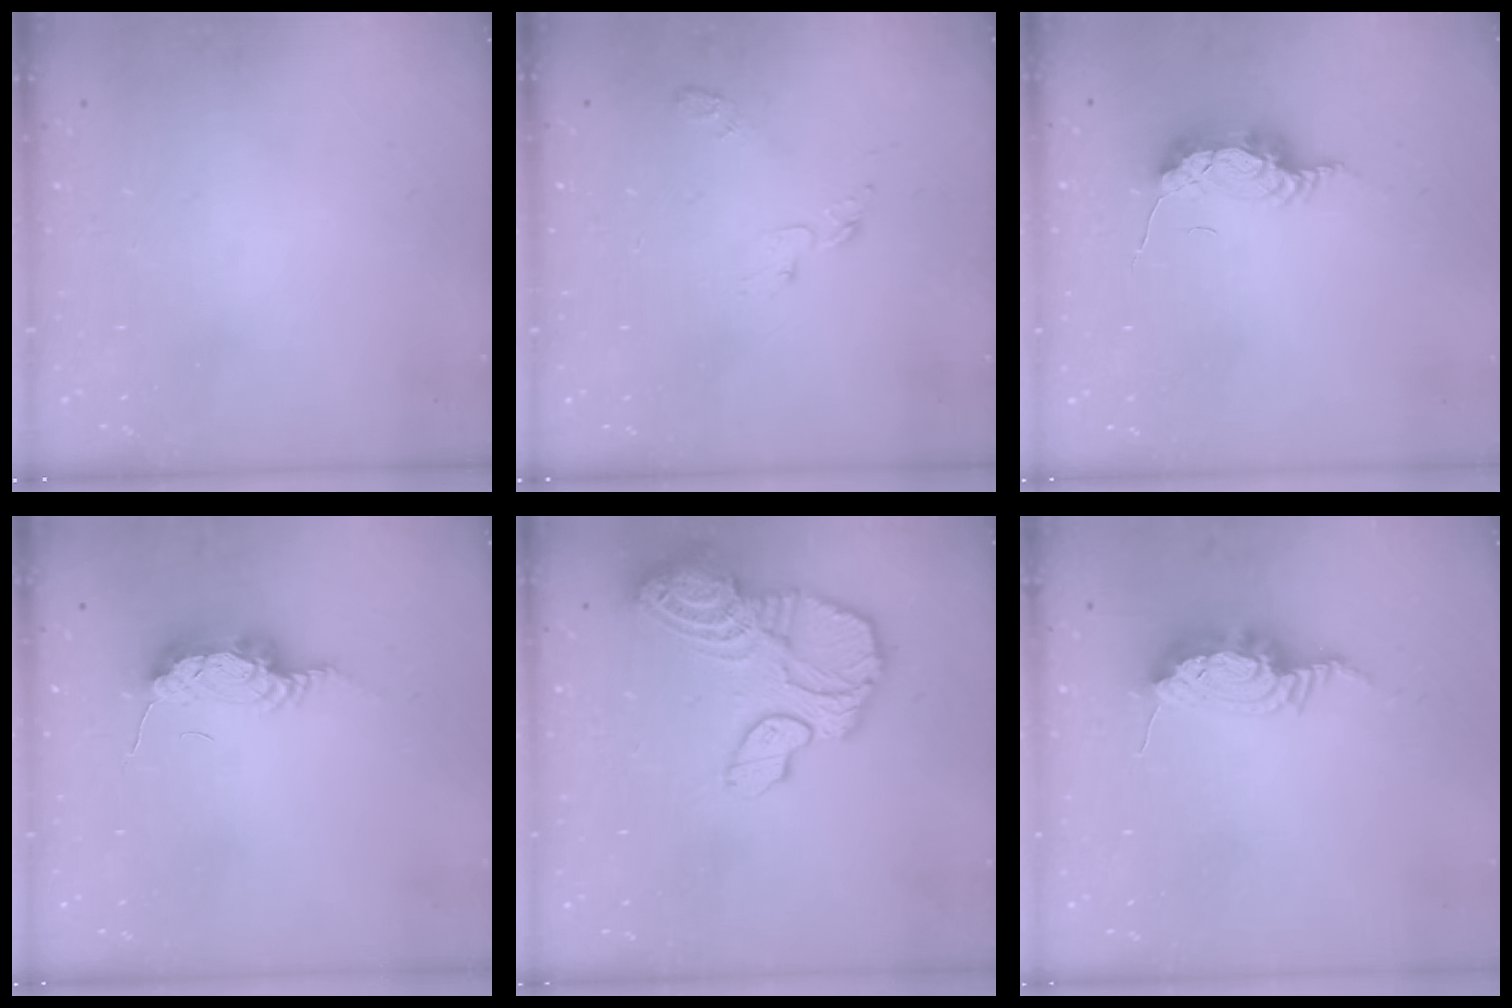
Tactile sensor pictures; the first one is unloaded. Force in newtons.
{"total": 3.9, "press": 3.8, "slide": 0.4}
{"total": 7.5, "press": 7.4, "slide": 0.8}
{"total": 8.0, "press": 7.9, "slide": 1.2}
{"total": 19.1, "press": 19.0, "slide": 1.7}
{"total": 9.9, "press": 9.8, "slide": 0.9}